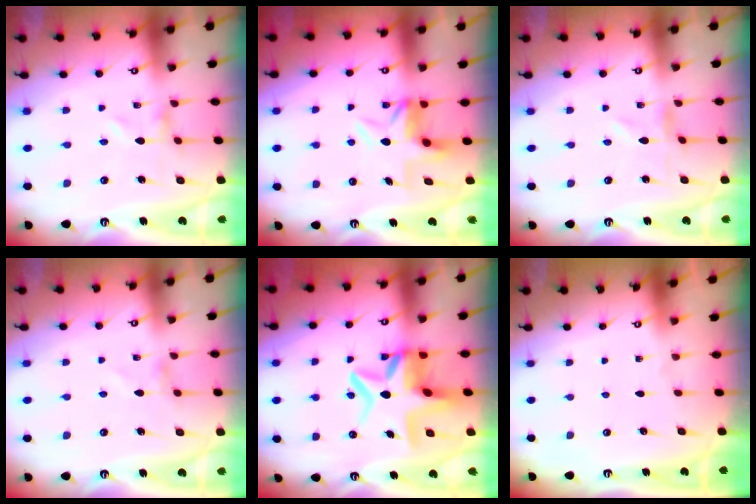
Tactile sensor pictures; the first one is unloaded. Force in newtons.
{"total": 5.7, "press": 5.7, "slide": 0.5}
{"total": 0.0}
{"total": 1.7, "press": 1.6, "slide": 0.3}
{"total": 11.3, "press": 10.7, "slide": 3.5}
{"total": 0.0}